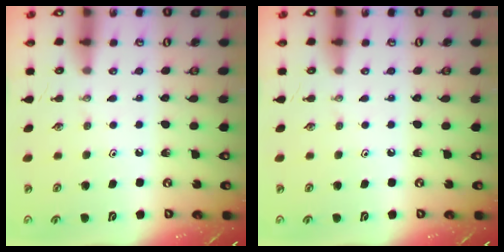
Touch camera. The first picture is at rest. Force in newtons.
{"total": 0.0}